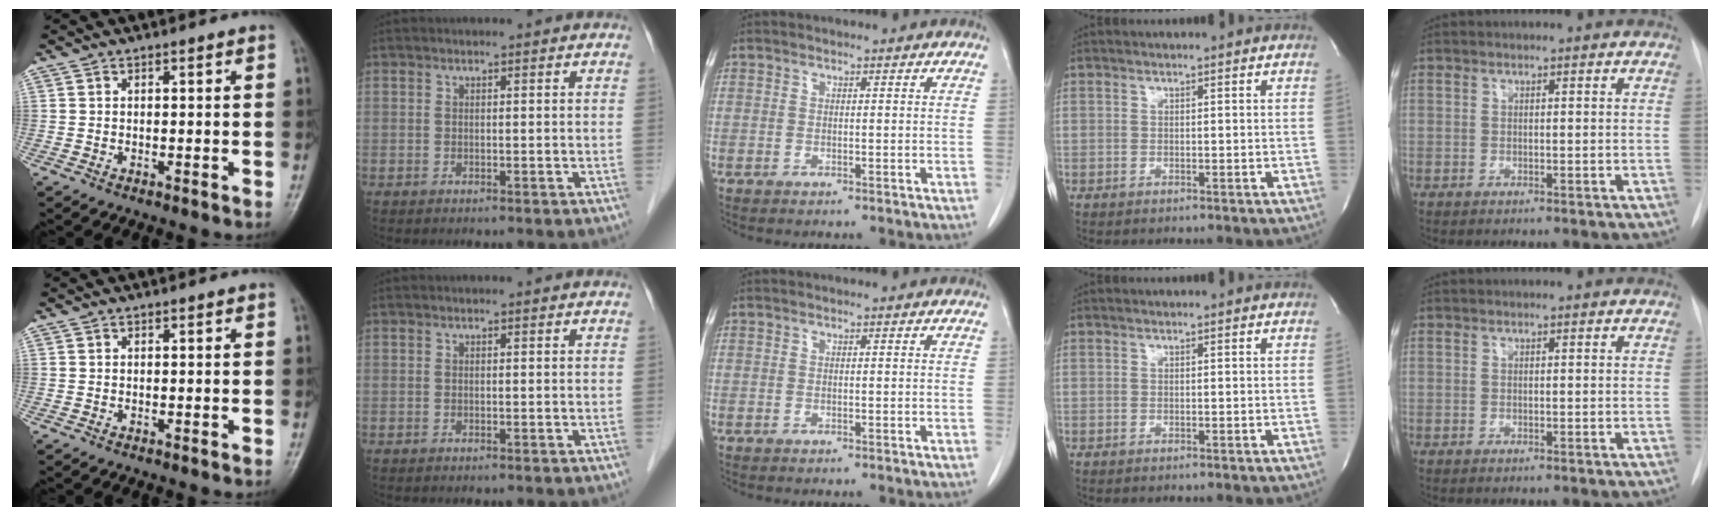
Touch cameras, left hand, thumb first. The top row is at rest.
{}